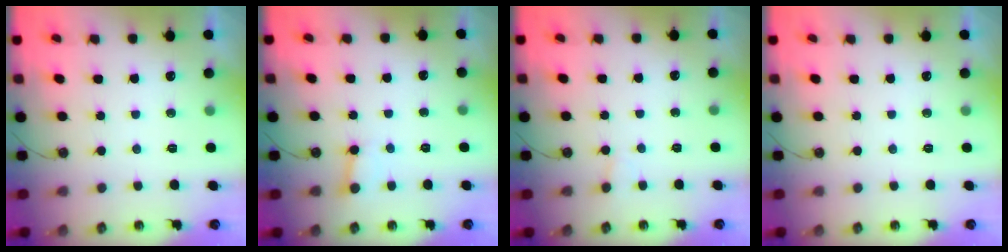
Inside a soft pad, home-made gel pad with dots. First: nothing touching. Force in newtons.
{"total": 2.7, "press": 2.7, "slide": 0.3}
{"total": 2.3, "press": 2.3, "slide": 0.1}
{"total": 0.0}